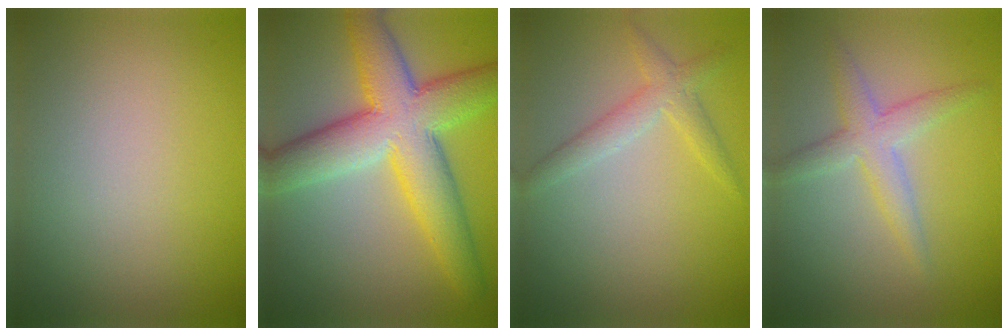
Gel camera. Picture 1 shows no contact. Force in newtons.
{"total": 9.7, "press": 9.7, "slide": 0.3}
{"total": 2.3, "press": 2.3, "slide": 0.2}
{"total": 2.9, "press": 2.9, "slide": 0.1}